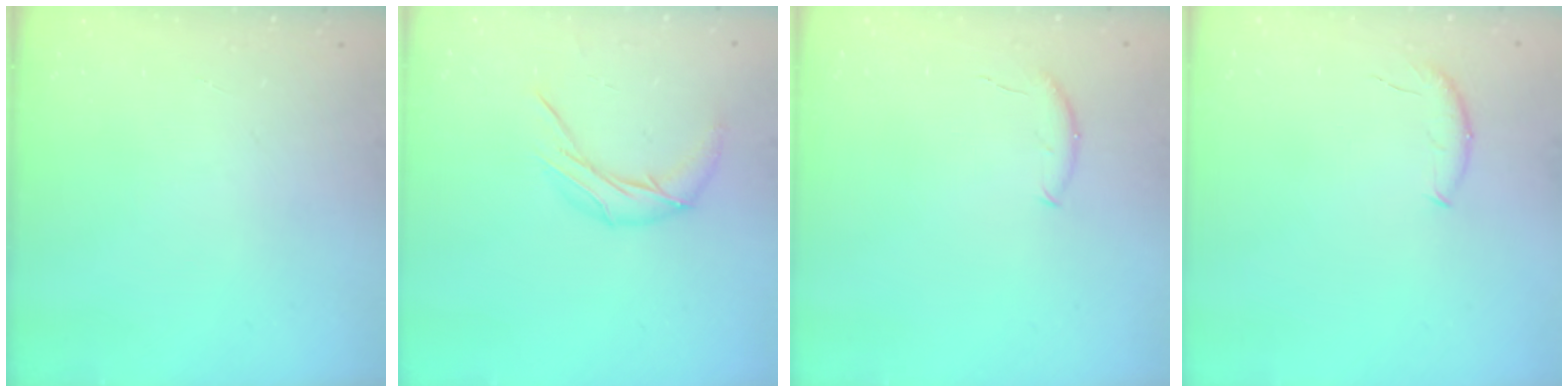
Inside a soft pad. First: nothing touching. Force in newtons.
{"total": 8.4, "press": 8.4, "slide": 0.3}
{"total": 5.3, "press": 5.2, "slide": 0.6}
{"total": 6.5, "press": 6.4, "slide": 0.8}